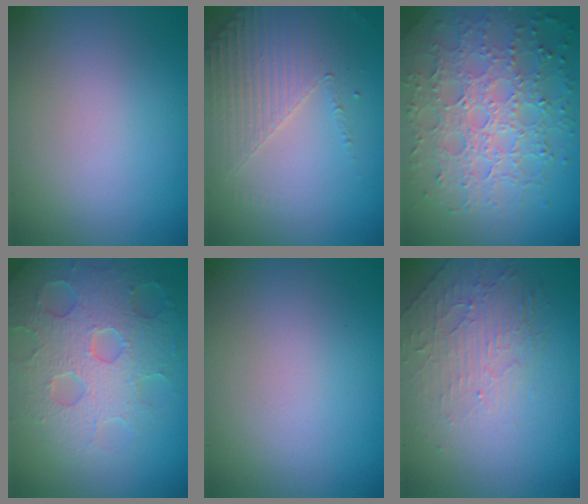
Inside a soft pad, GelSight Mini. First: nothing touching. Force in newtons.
{"total": 4.4, "press": 3.3, "slide": 2.9}
{"total": 7.7, "press": 5.6, "slide": 5.2}
{"total": 7.0, "press": 5.5, "slide": 4.3}
{"total": 0.0}
{"total": 2.2, "press": 1.5, "slide": 1.7}